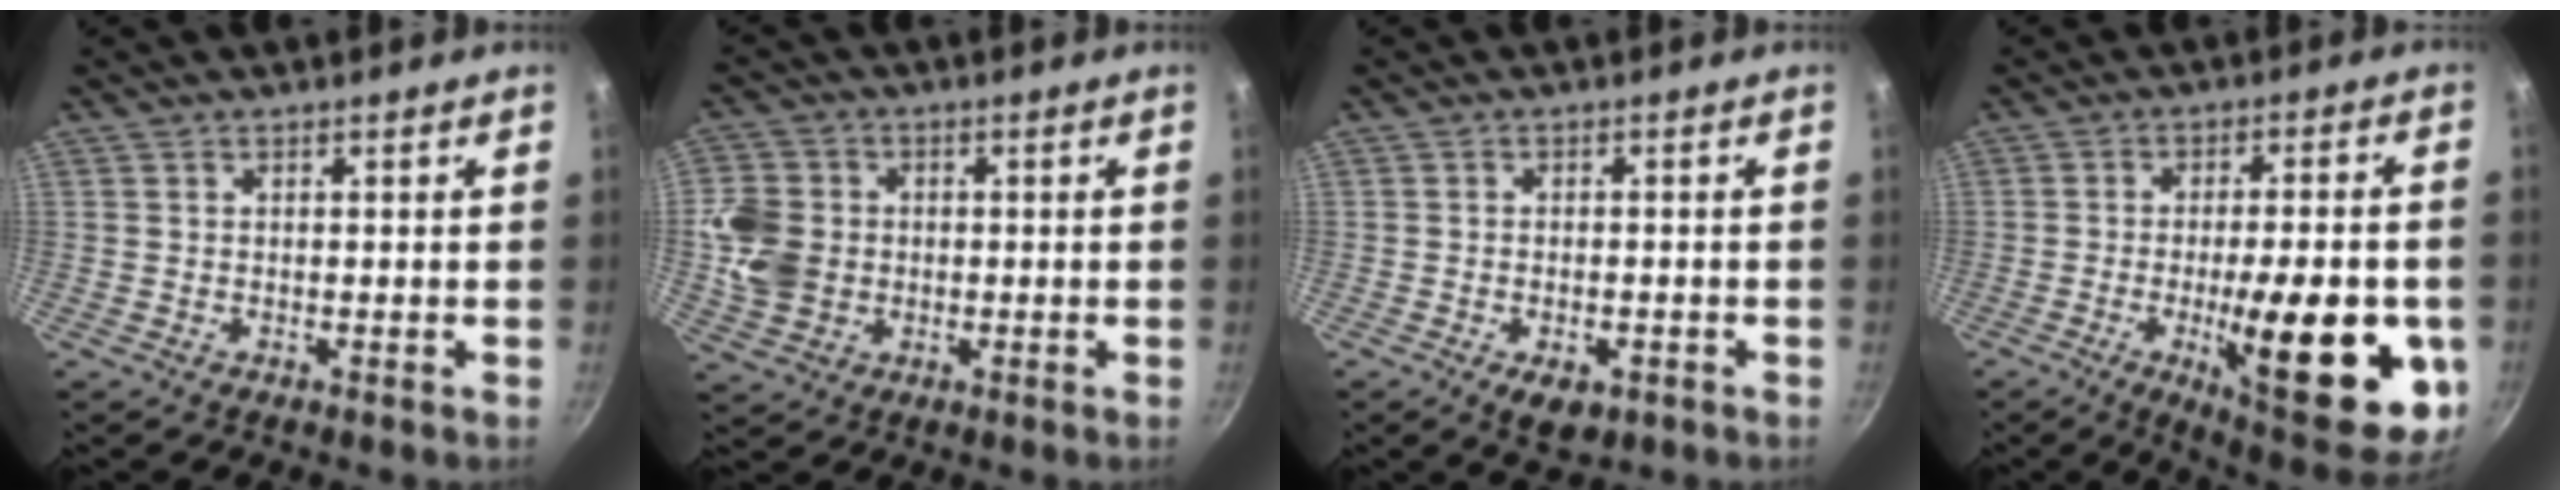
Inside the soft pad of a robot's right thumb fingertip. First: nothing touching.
{"total": 9.0, "force": [-0.5, 7.7, 4.5], "torque": [-0.070, 0.007, -0.012]}
{"total": 5.1, "force": [-2.3, 2.7, 3.6], "torque": [-0.046, 0.006, -0.026]}
{"total": 23.2, "force": [-5.9, 7.0, 21.3], "torque": [-0.262, 0.003, -0.075]}